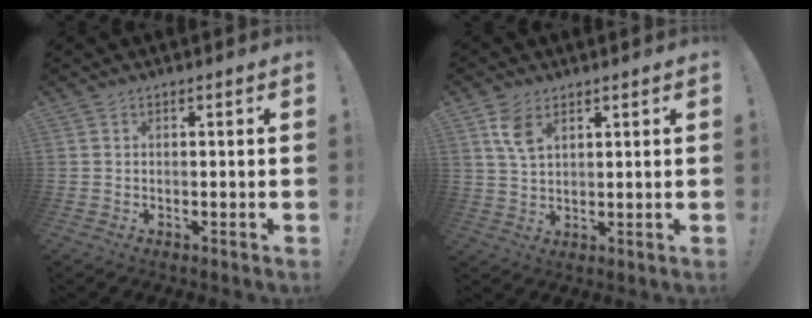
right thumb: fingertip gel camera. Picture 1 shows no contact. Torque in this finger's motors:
{"motor_torque": [0.05, 0.09, 0.34, 0.35, 0.01]}